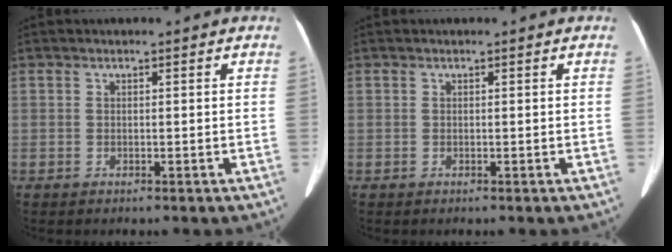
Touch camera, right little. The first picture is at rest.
{"total": 0.0}